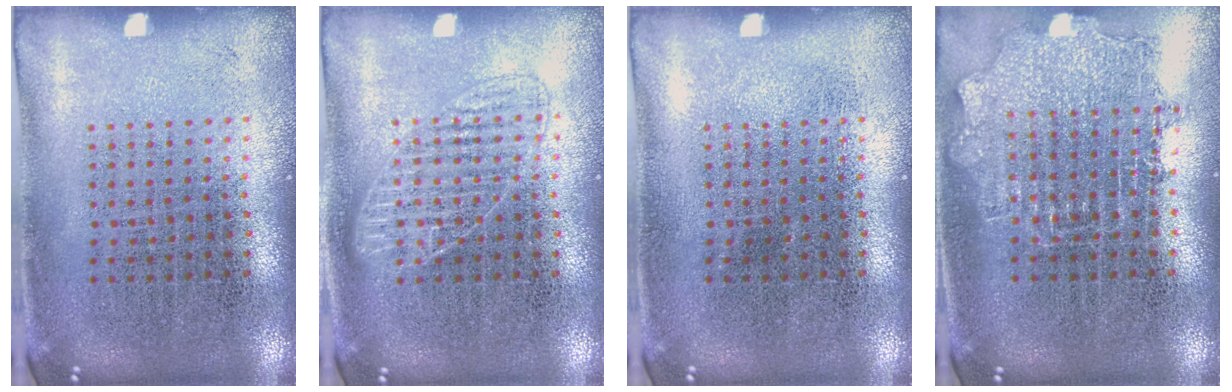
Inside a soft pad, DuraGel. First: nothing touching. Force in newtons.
{"total": 1.8, "press": 1.8, "slide": 0.3}
{"total": 0.0}
{"total": 1.2, "press": 1.1, "slide": 0.5}